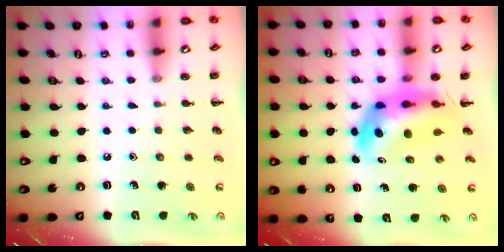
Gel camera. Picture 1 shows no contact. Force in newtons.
{"total": 8.7, "press": 8.2, "slide": 3.0}